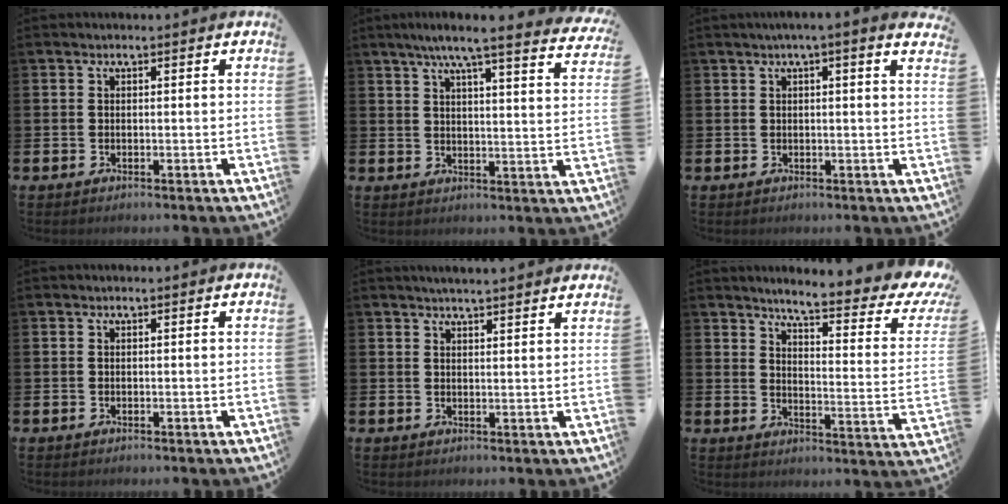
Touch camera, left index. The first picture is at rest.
{"total": 6.6, "force": [5.8, 0.0, 3.1], "torque": [-0.069, -0.034, 0.094]}
{"total": 1.8, "force": [1.3, -0.2, 1.2], "torque": [-0.021, -0.001, 0.023]}
{"total": 0.0}
{"total": 3.1, "force": [3.0, -0.2, 0.4], "torque": [-0.013, -0.012, 0.055]}
{"total": 5.7, "force": [4.5, 0.7, 3.4], "torque": [-0.066, -0.045, 0.064]}